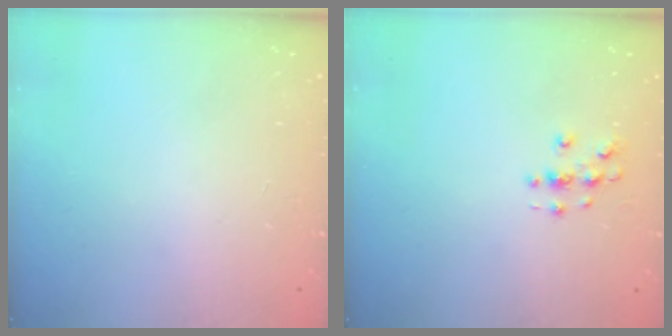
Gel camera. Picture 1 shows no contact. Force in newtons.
{"total": 2.9, "press": 2.9, "slide": 0.3}